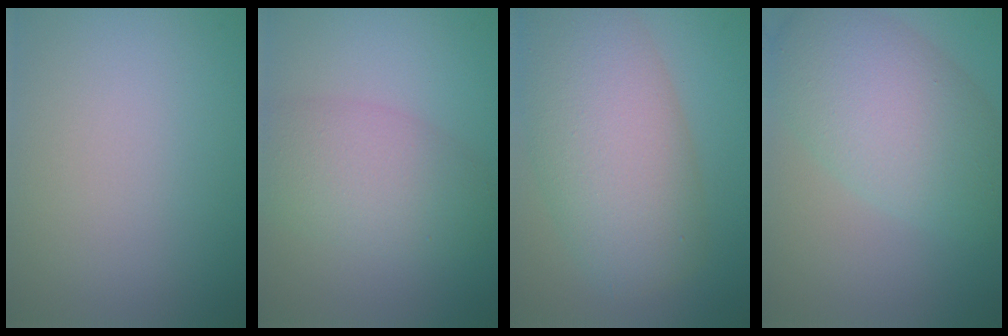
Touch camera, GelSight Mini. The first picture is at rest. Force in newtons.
{"total": 5.1, "press": 5.1, "slide": 0.1}
{"total": 9.7, "press": 9.7, "slide": 0.8}
{"total": 7.7, "press": 7.7, "slide": 0.3}